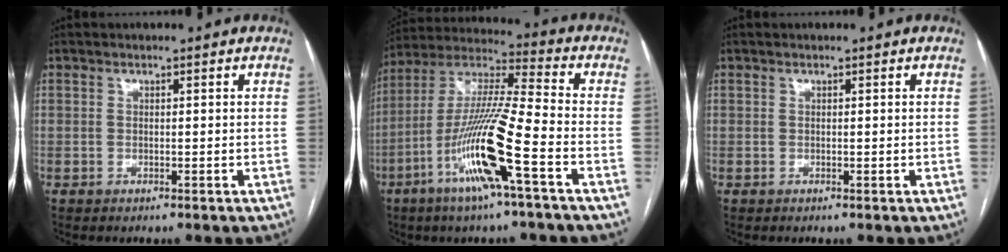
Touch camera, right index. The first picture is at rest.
{"total": 16.3, "force": [-6.8, 0.0, 14.8], "torque": [-0.302, -0.011, -0.132]}
{"total": 0.0}